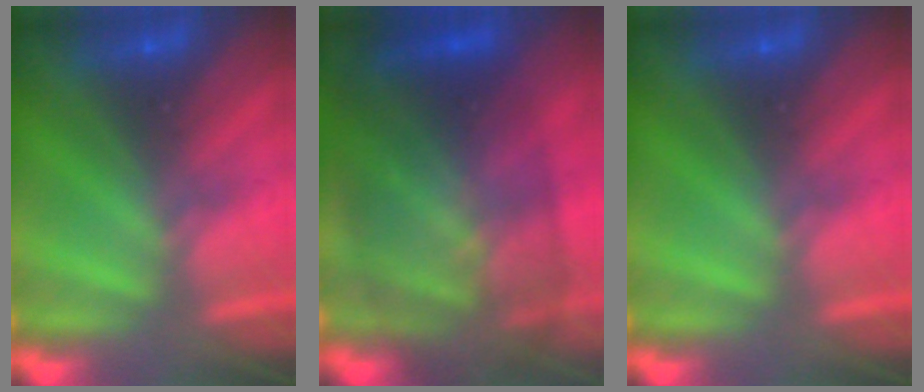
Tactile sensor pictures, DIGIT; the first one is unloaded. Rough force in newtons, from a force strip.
{"total": 8.9}
{"total": 0.0}